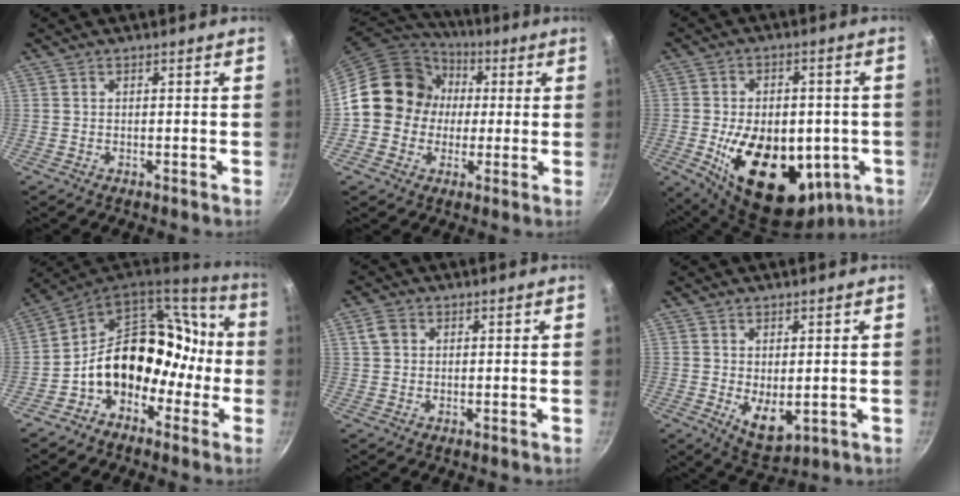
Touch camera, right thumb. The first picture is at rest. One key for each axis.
{"total": 14.5, "fx": 1.0, "fy": 13.0, "fz": 6.2, "tx": -0.068, "ty": 0.024, "tz": 0.002}
{"total": 22.8, "fx": -4.7, "fy": 14.2, "fz": 17.1, "tx": -0.246, "ty": -0.003, "tz": -0.051}
{"total": 18.7, "fx": -4.5, "fy": 14.7, "fz": 10.8, "tx": -0.103, "ty": 0.091, "tz": -0.077}
{"total": 3.0, "fx": 1.0, "fy": 2.4, "fz": 1.5, "tx": -0.022, "ty": 0.002, "tz": 0.014}
{"total": 6.3, "fx": 0.0, "fy": 3.5, "fz": 5.3, "tx": -0.069, "ty": -0.019, "tz": 0.014}